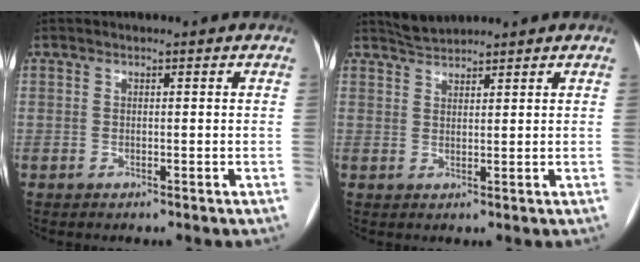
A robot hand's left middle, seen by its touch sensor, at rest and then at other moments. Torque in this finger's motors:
{"motor_torque": [-0.13, -0.11, -0.03, -0.01]}